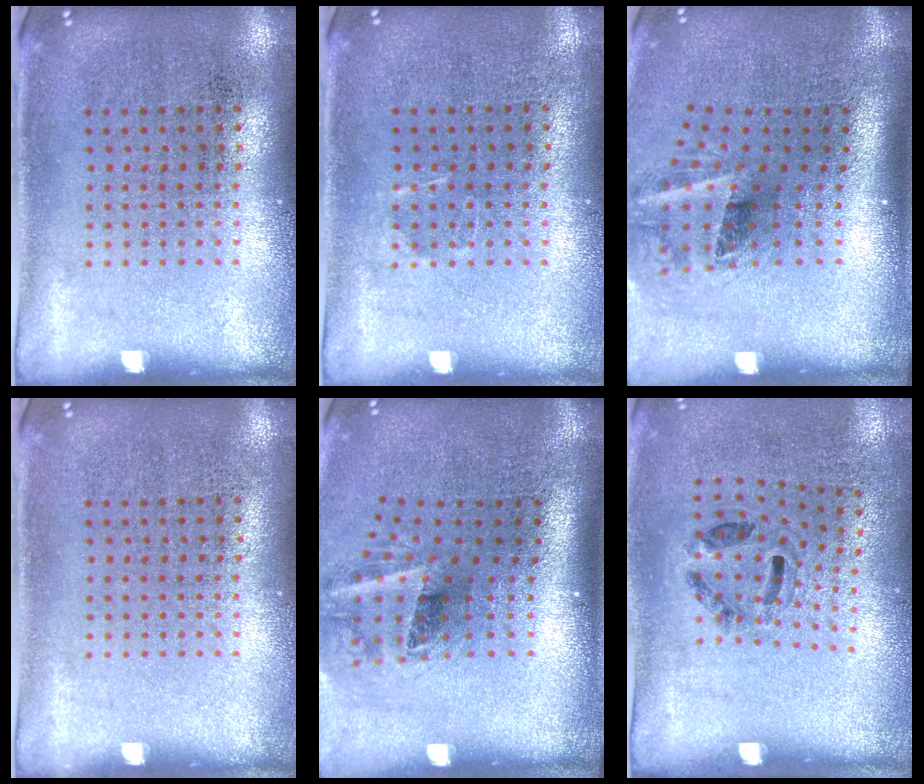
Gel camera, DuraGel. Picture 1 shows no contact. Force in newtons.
{"total": 0.5, "press": 0.5, "slide": 0.2}
{"total": 2.0, "press": 1.3, "slide": 1.5}
{"total": 0.0}
{"total": 2.0, "press": 1.3, "slide": 1.5}
{"total": 1.2, "press": 0.7, "slide": 0.9}